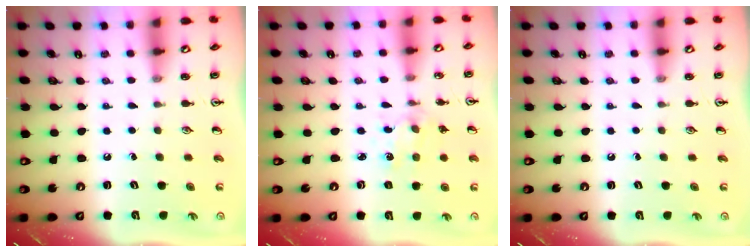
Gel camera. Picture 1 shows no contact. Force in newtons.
{"total": 2.1, "press": 2.1, "slide": 0.4}
{"total": 0.0}